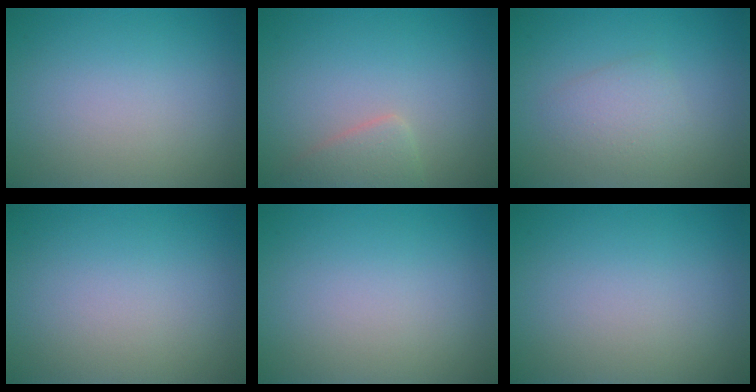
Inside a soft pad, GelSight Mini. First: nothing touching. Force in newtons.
{"total": 1.9, "press": 1.9, "slide": 0.2}
{"total": 2.1, "press": 2.1, "slide": 0.2}
{"total": 0.0}
{"total": 0.0}
{"total": 0.0}